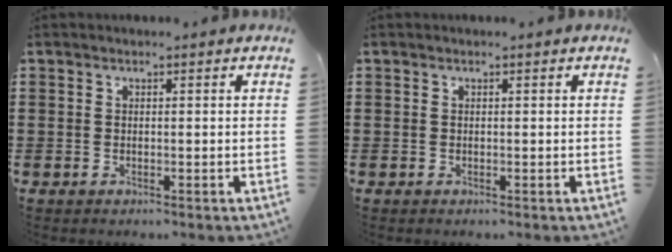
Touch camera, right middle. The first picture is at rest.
{"total": 0.0}